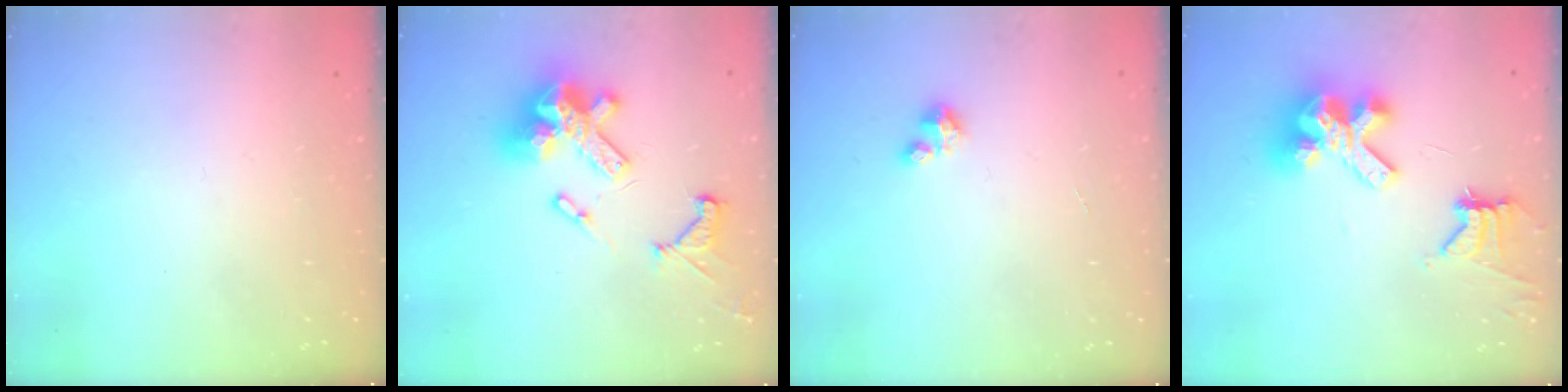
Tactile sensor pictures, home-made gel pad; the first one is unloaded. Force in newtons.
{"total": 17.5, "press": 17.4, "slide": 1.9}
{"total": 2.0, "press": 2.0, "slide": 0.3}
{"total": 13.0, "press": 12.9, "slide": 1.6}